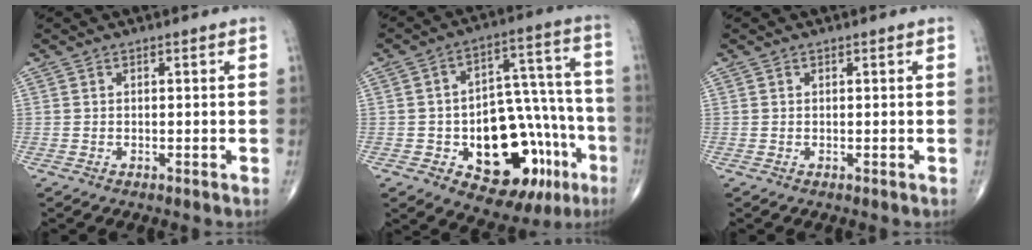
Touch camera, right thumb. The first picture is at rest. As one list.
[{"total": 22.7, "force": [-8.3, 12.5, 17.0], "torque": [-0.183, 0.061, -0.098]}, {"total": 0.0}]